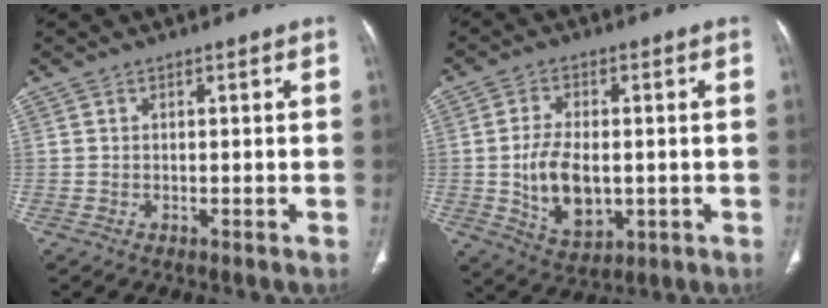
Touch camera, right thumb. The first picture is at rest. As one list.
[{"total": 10.7, "force": [-1.0, 6.4, 8.4], "torque": [-0.141, -0.005, -0.006]}]